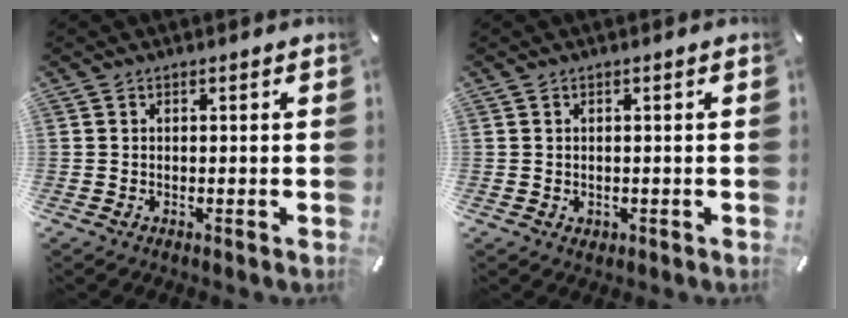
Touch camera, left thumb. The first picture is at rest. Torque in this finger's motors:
{"motor_torque": [0.19, 0.20, 0.00, 0.00, 0.00]}